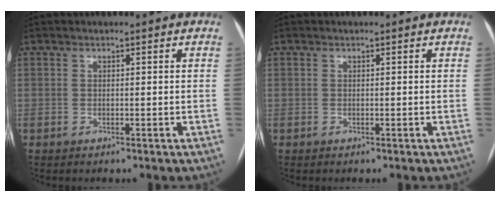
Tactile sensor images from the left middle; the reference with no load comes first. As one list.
[{"total": 0.0}]